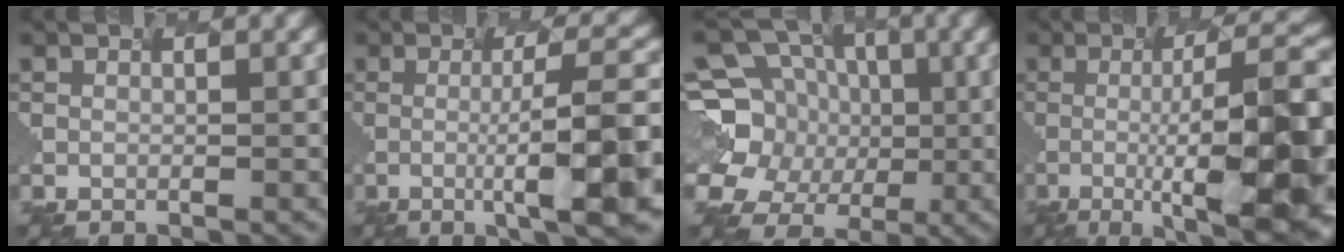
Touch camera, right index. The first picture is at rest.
{"total": 9.7, "force": [-1.6, 1.8, 9.4], "torque": [-0.109, 0.006, -0.020]}
{"total": 9.4, "force": [-0.9, 8.6, 3.6], "torque": [-0.095, 0.025, -0.034]}
{"total": 13.9, "force": [-2.5, 3.4, 13.2], "torque": [-0.154, 0.015, -0.029]}